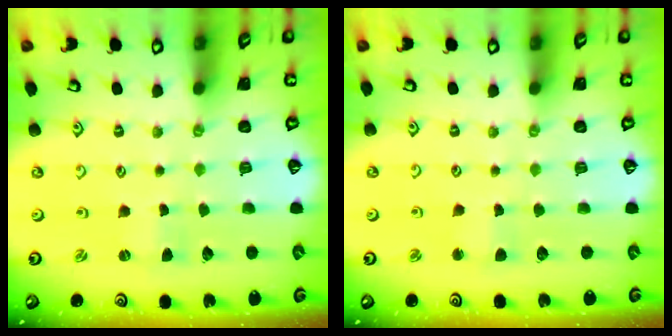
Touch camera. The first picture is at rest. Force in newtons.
{"total": 2.5, "press": 2.5, "slide": 0.5}